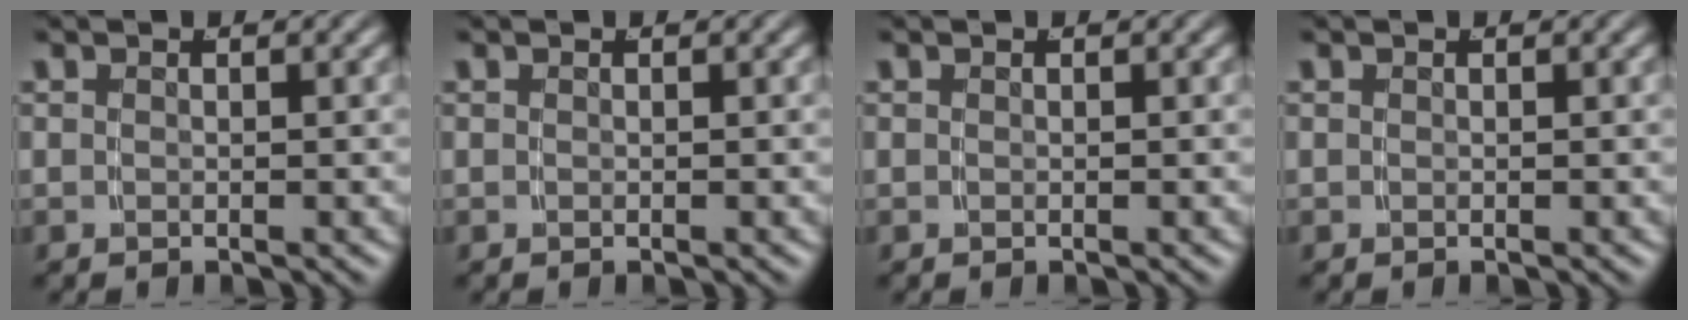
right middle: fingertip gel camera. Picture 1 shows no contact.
{"total": 0.0}
{"total": 0.0}
{"total": 0.0}